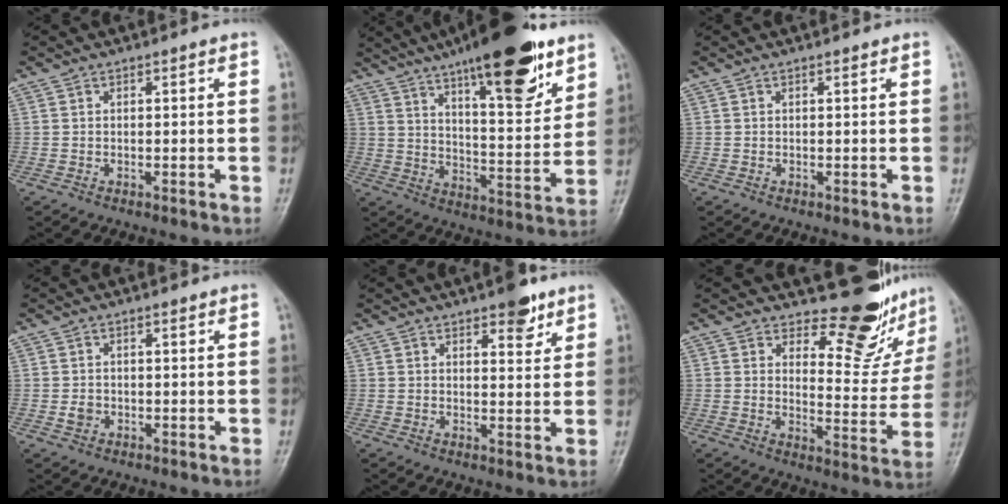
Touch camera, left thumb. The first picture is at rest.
{"total": 22.3, "force": [14.3, 6.4, 15.9], "torque": [-0.215, -0.061, 0.223]}
{"total": 0.0}
{"total": 1.7, "force": [0.0, 1.5, 0.9], "torque": [-0.008, 0.002, 0.002]}
{"total": 5.5, "force": [3.8, 2.2, 3.4], "torque": [-0.026, -0.022, 0.051]}
{"total": 13.0, "force": [11.5, 4.6, 3.8], "torque": [-0.011, -0.115, 0.144]}